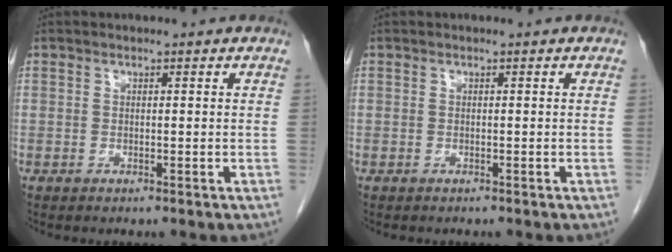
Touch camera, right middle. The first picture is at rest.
{"total": 0.8, "force": [-0.7, 0.3, 0.2], "torque": [-0.009, -0.001, -0.008]}